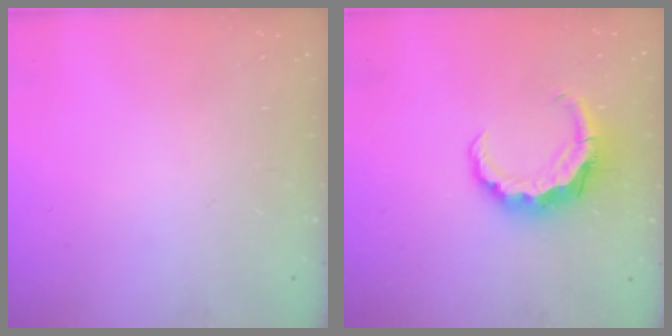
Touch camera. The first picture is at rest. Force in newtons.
{"total": 9.5, "press": 9.3, "slide": 1.8}